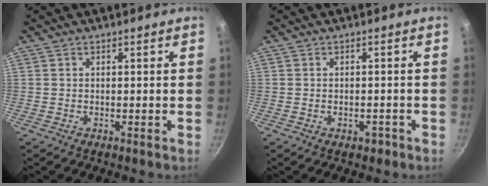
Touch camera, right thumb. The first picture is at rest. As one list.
[{"total": 1.9, "force": [-1.1, 1.2, 1.0], "torque": [-0.012, 0.010, -0.008]}]